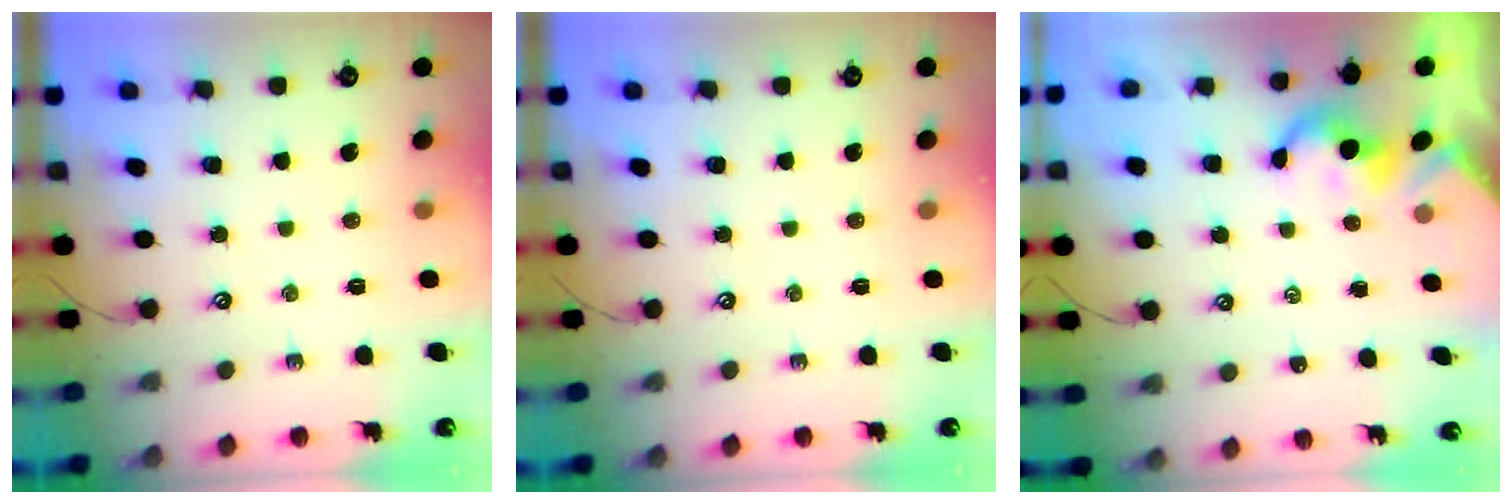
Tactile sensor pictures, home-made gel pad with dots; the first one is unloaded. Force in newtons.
{"total": 0.0}
{"total": 2.1, "press": 2.1, "slide": 0.2}